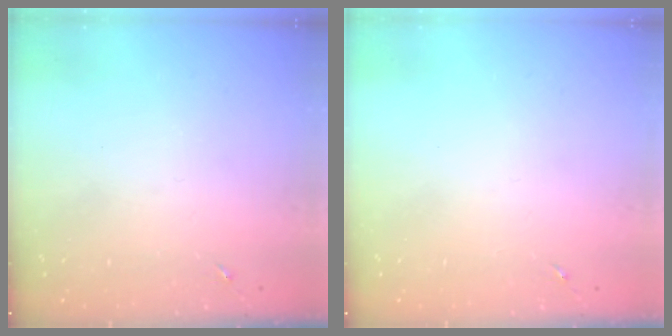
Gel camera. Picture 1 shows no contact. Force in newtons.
{"total": 0.0}